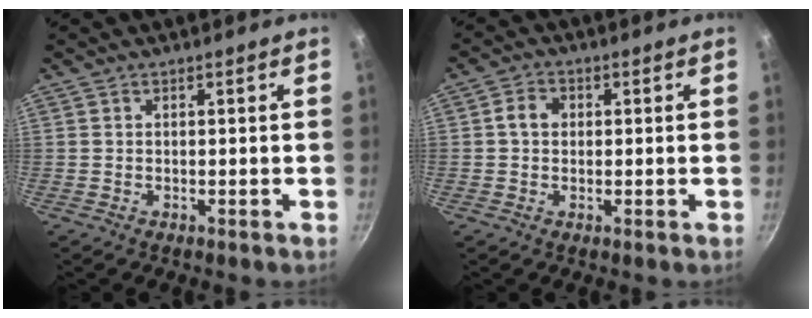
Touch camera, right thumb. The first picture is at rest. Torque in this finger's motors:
{"motor_torque": [1.71, 1.87, 0.59, -0.23, 0.19]}